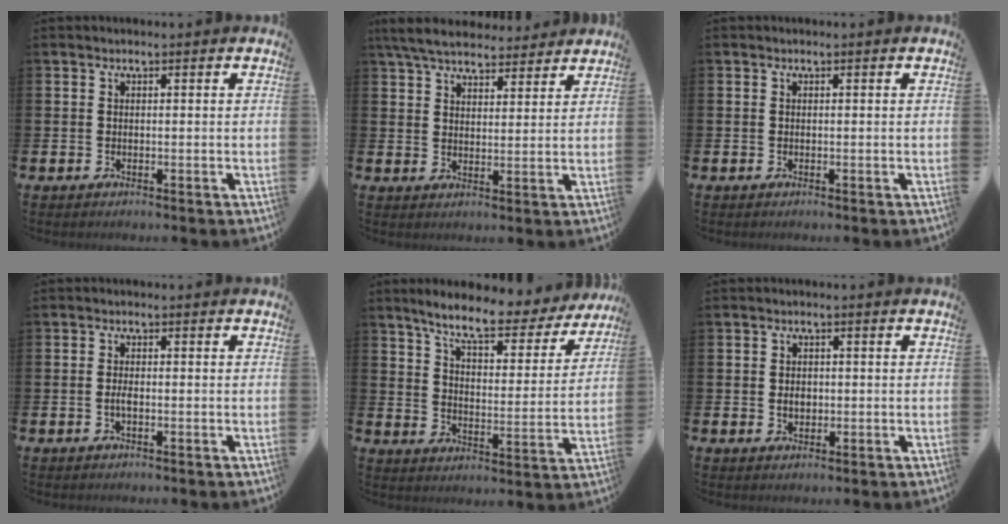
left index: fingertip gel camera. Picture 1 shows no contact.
{"total": 6.4, "force": [6.0, 1.5, 1.6], "torque": [-0.057, -0.020, 0.111]}
{"total": 0.0}
{"total": 1.3, "force": [-0.4, 0.5, 1.2], "torque": [-0.023, 0.000, -0.007]}
{"total": 8.0, "force": [7.1, 1.6, 3.4], "torque": [-0.084, -0.046, 0.117]}
{"total": 1.9, "force": [0.0, 1.4, 1.3], "torque": [-0.010, 0.002, -0.006]}